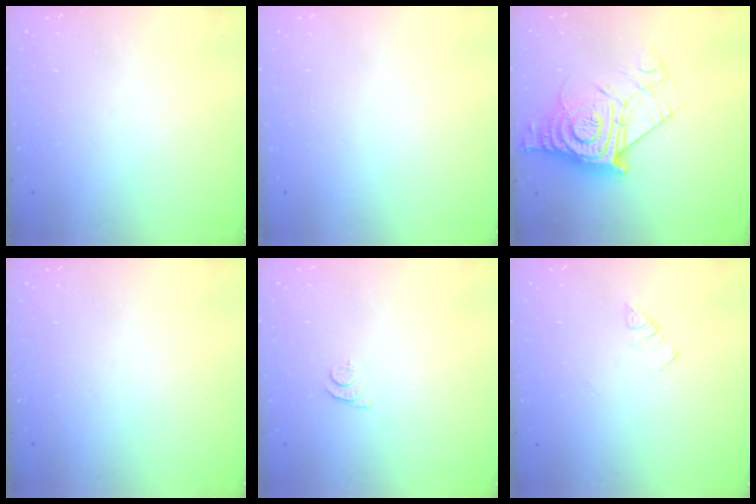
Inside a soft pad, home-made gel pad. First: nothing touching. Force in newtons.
{"total": 1.8, "press": 1.8, "slide": 0.1}
{"total": 16.2, "press": 16.1, "slide": 1.3}
{"total": 0.0}
{"total": 4.4, "press": 4.4, "slide": 0.6}
{"total": 3.9, "press": 3.9, "slide": 0.4}